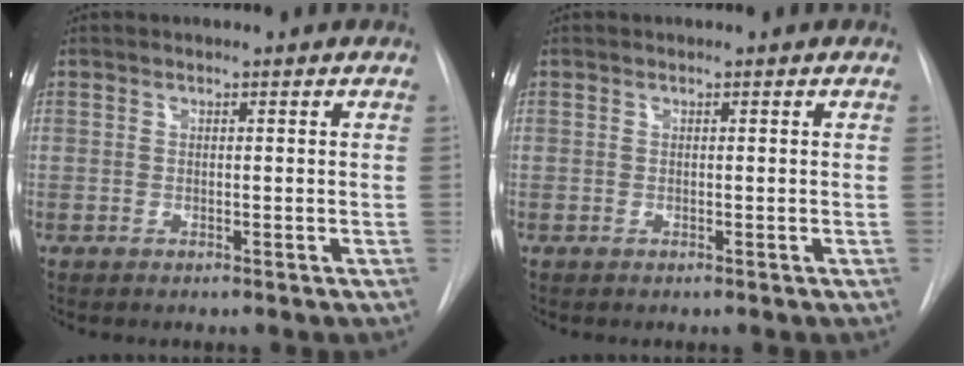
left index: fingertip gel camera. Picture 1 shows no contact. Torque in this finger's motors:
{"motor_torque": [-0.25, 0.26, 0.01, 0.00]}